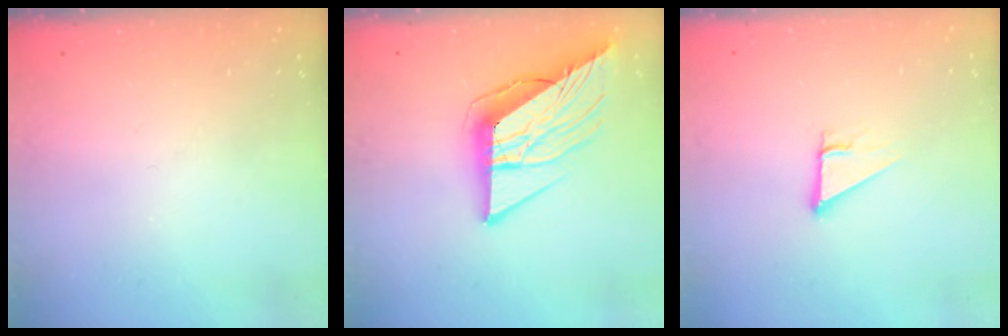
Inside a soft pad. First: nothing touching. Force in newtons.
{"total": 14.7, "press": 14.6, "slide": 1.7}
{"total": 3.3, "press": 3.3, "slide": 0.2}